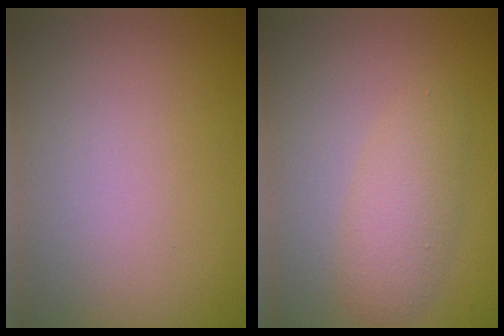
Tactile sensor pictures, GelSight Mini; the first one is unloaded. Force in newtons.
{"total": 2.8, "press": 2.8, "slide": 0.1}